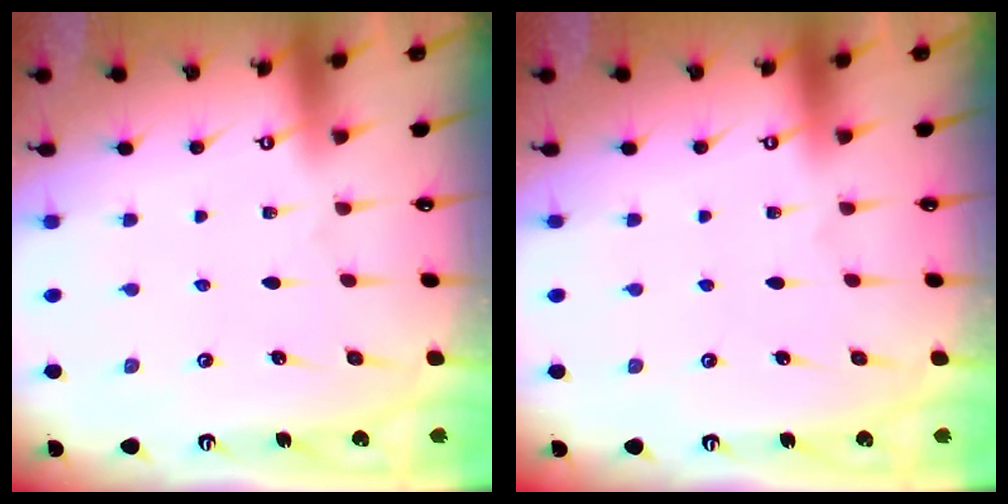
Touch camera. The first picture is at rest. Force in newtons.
{"total": 0.0}